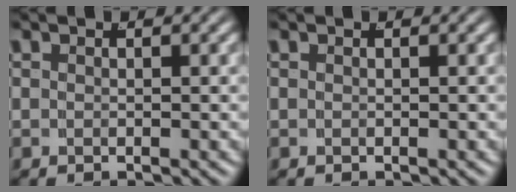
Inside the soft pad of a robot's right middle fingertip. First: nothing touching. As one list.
[{"total": 0.0}]